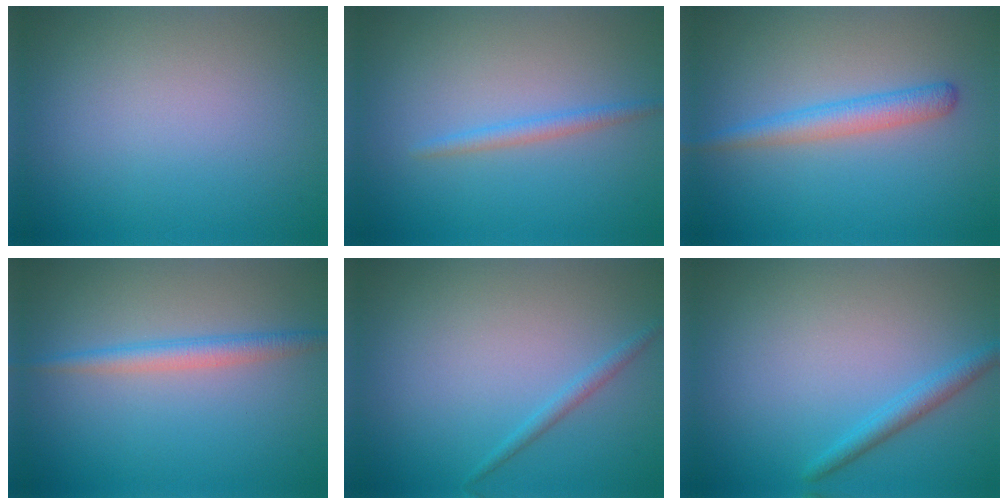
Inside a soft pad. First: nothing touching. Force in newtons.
{"total": 1.5, "press": 1.5, "slide": 0.1}
{"total": 2.8, "press": 2.8, "slide": 0.2}
{"total": 2.3, "press": 2.3, "slide": 0.1}
{"total": 1.0, "press": 1.0, "slide": 0.1}
{"total": 1.9, "press": 1.9, "slide": 0.1}